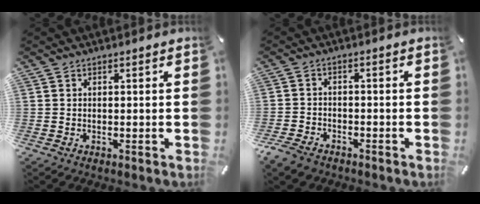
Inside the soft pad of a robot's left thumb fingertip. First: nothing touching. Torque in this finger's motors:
{"motor_torque": [0.13, 0.81, 0.30, 0.25, 0.03]}